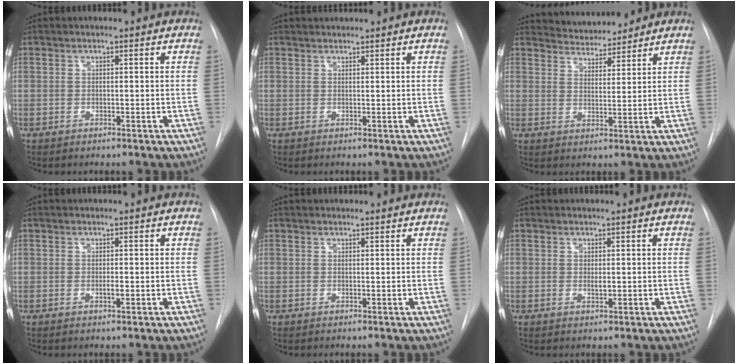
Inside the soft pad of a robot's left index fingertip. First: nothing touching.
{"total": 1.4, "force": [1.4, 0.0, 0.1], "torque": [-0.003, 0.015, 0.028]}
{"total": 6.7, "force": [6.5, 1.5, 0.7], "torque": [-0.014, 0.006, 0.102]}
{"total": 0.7, "force": [0.0, 0.2, 0.7], "torque": [-0.013, -0.003, 0.000]}
{"total": 3.1, "force": [3.0, 0.4, 0.6], "torque": [-0.011, 0.021, 0.037]}
{"total": 1.1, "force": [0.4, 0.4, 0.9], "torque": [-0.016, -0.003, 0.008]}